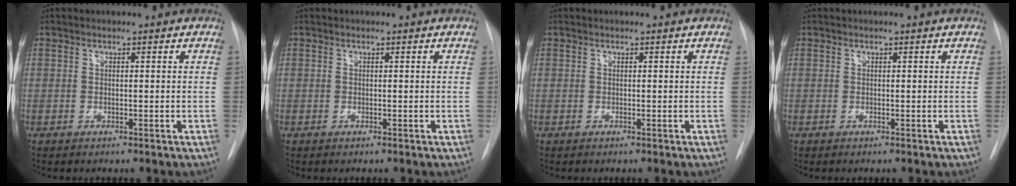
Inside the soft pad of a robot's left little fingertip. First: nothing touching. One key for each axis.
{"total": 0.0}
{"total": 0.0}
{"total": 0.0}